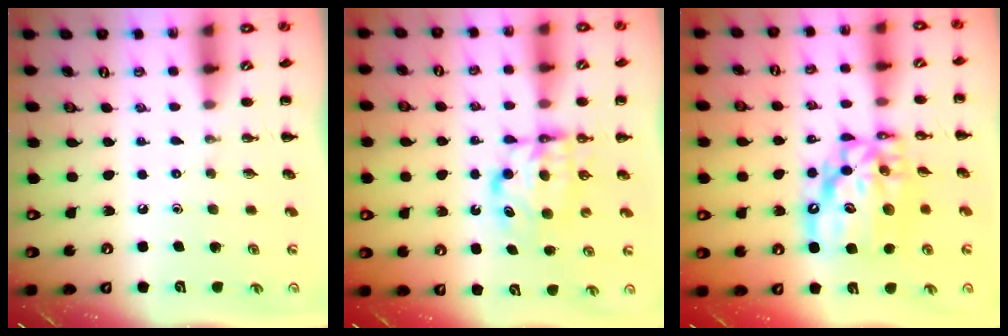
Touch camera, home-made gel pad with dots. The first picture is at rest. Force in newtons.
{"total": 6.4, "press": 6.4, "slide": 0.3}
{"total": 15.0, "press": 14.5, "slide": 4.0}